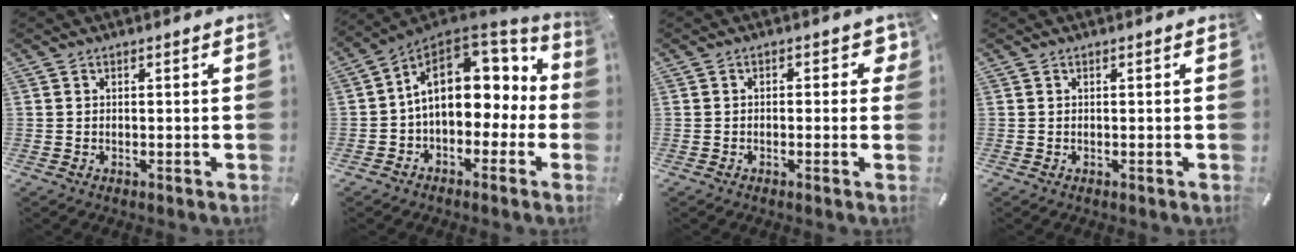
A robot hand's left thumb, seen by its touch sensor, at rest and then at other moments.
{"total": 17.3, "force": [3.3, 11.6, 12.4], "torque": [-0.203, -0.013, 0.058]}
{"total": 2.9, "force": [-0.1, 1.7, 2.3], "torque": [-0.030, 0.003, -0.007]}
{"total": 0.0}